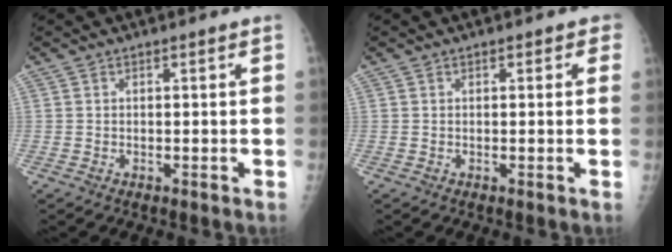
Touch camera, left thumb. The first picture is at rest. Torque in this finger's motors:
{"motor_torque": [-0.13, 0.04, -0.21, -0.18, 0.04]}